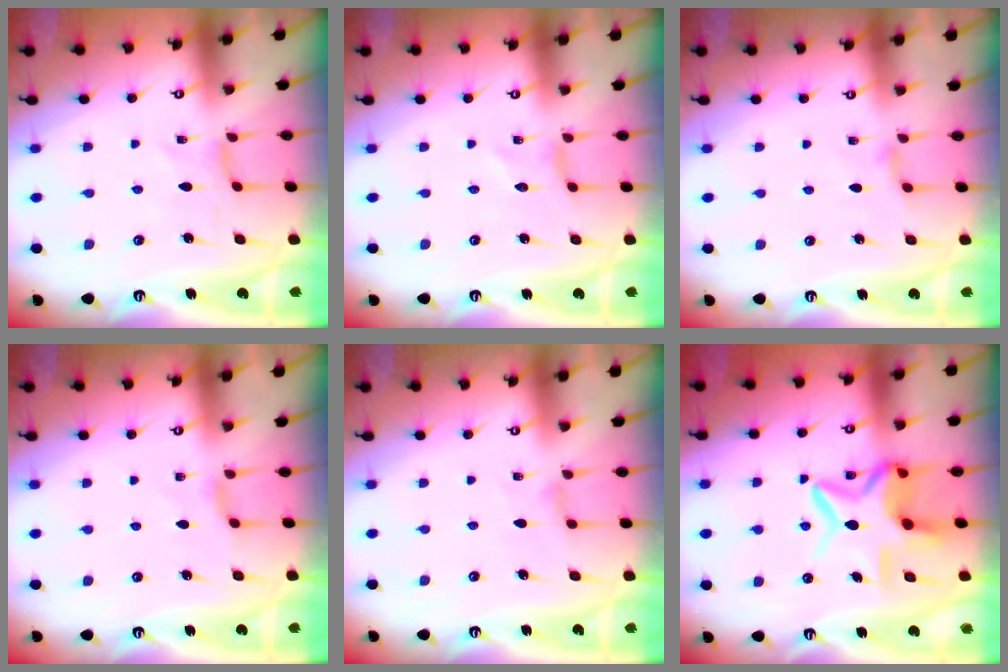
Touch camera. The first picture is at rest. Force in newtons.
{"total": 0.0}
{"total": 2.7, "press": 2.6, "slide": 0.5}
{"total": 2.8, "press": 2.8, "slide": 0.6}
{"total": 2.3, "press": 2.2, "slide": 0.5}
{"total": 12.4, "press": 12.3, "slide": 1.5}